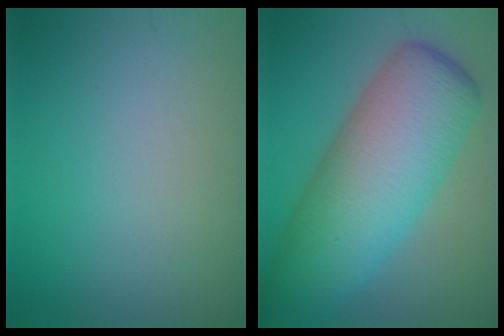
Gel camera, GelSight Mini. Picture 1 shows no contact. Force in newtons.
{"total": 11.7, "press": 11.7, "slide": 0.1}